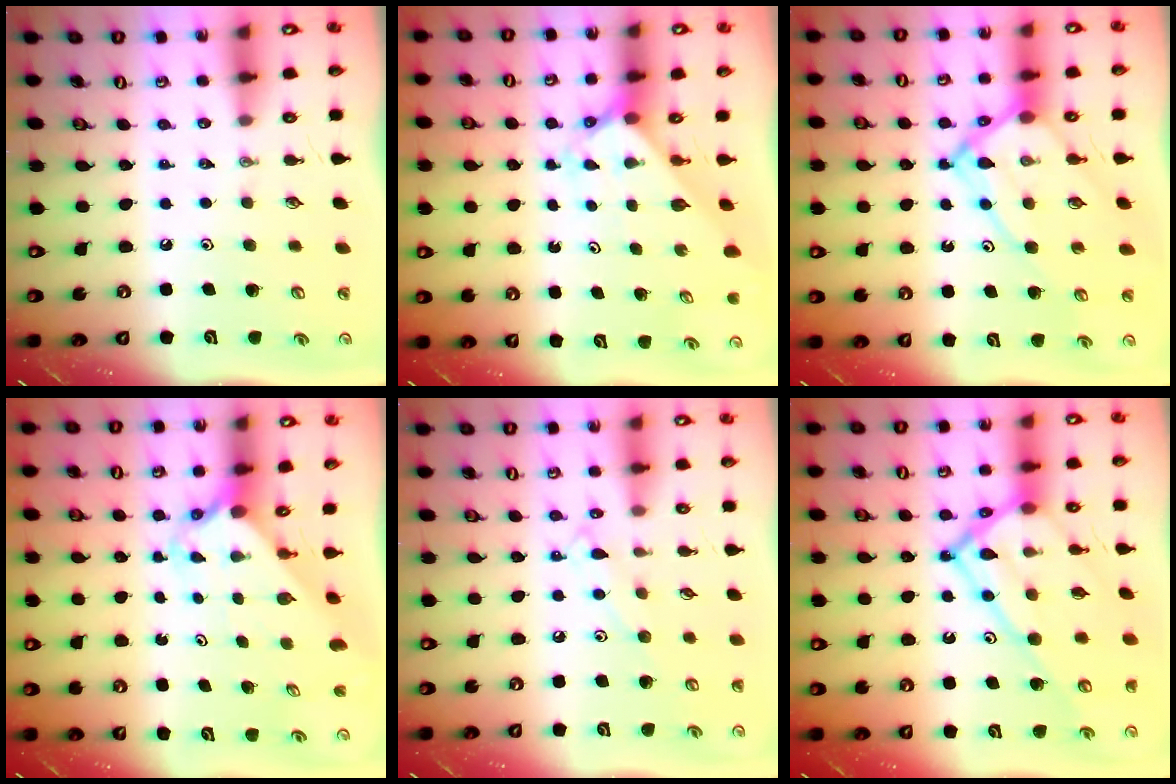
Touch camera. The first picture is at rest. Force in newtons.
{"total": 2.5, "press": 2.5, "slide": 0.3}
{"total": 13.9, "press": 13.8, "slide": 1.2}
{"total": 2.1, "press": 2.1, "slide": 0.2}
{"total": 7.5, "press": 7.4, "slide": 0.6}
{"total": 20.9, "press": 20.8, "slide": 1.7}